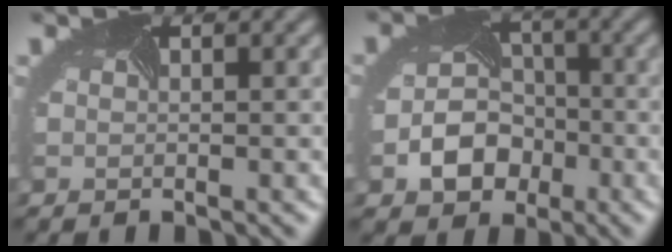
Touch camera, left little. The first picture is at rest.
{"total": 4.9, "force": [-2.0, 3.8, 2.4], "torque": [-0.044, -0.012, -0.032]}